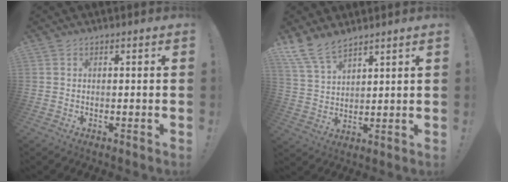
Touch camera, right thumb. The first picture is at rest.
{"total": 8.9, "force": [7.4, 3.4, 3.6], "torque": [-0.081, -0.040, 0.146]}